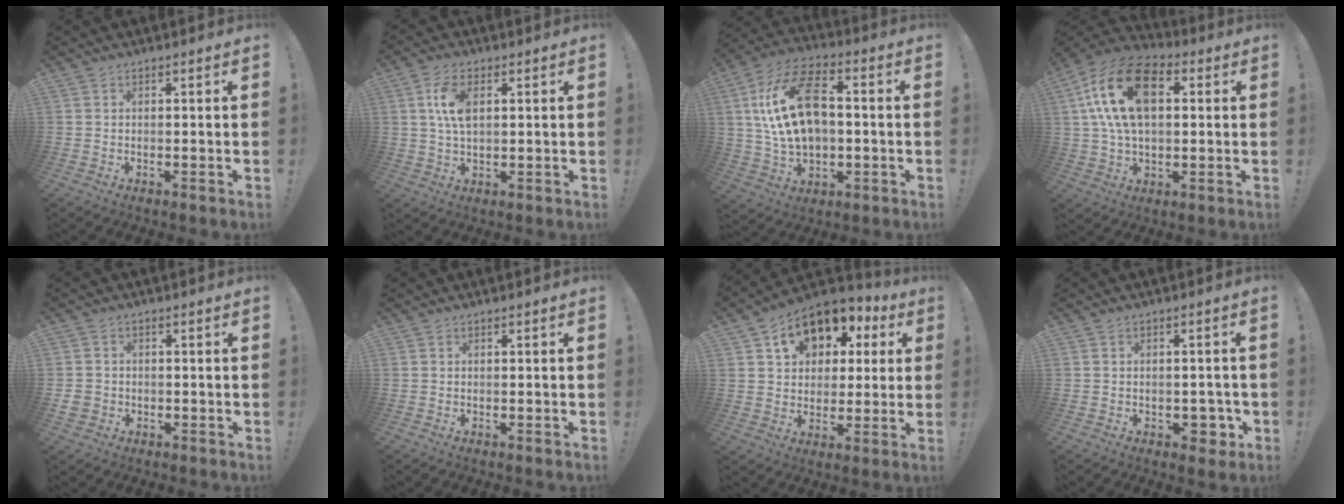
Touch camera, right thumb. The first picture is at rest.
{"total": 7.7, "force": [2.0, 4.0, 6.2], "torque": [-0.120, -0.003, 0.030]}
{"total": 19.4, "force": [2.0, 12.4, 14.8], "torque": [-0.265, 0.009, 0.035]}
{"total": 20.1, "force": [5.3, 11.9, 15.4], "torque": [-0.295, -0.003, 0.088]}
{"total": 3.5, "force": [-0.8, 3.1, 1.5], "torque": [-0.034, 0.001, -0.015]}
{"total": 0.0}
{"total": 14.2, "force": [7.0, 9.9, 7.3], "torque": [-0.108, -0.031, 0.131]}
{"total": 4.8, "force": [-1.2, 3.7, 2.9], "torque": [-0.024, 0.008, -0.016]}